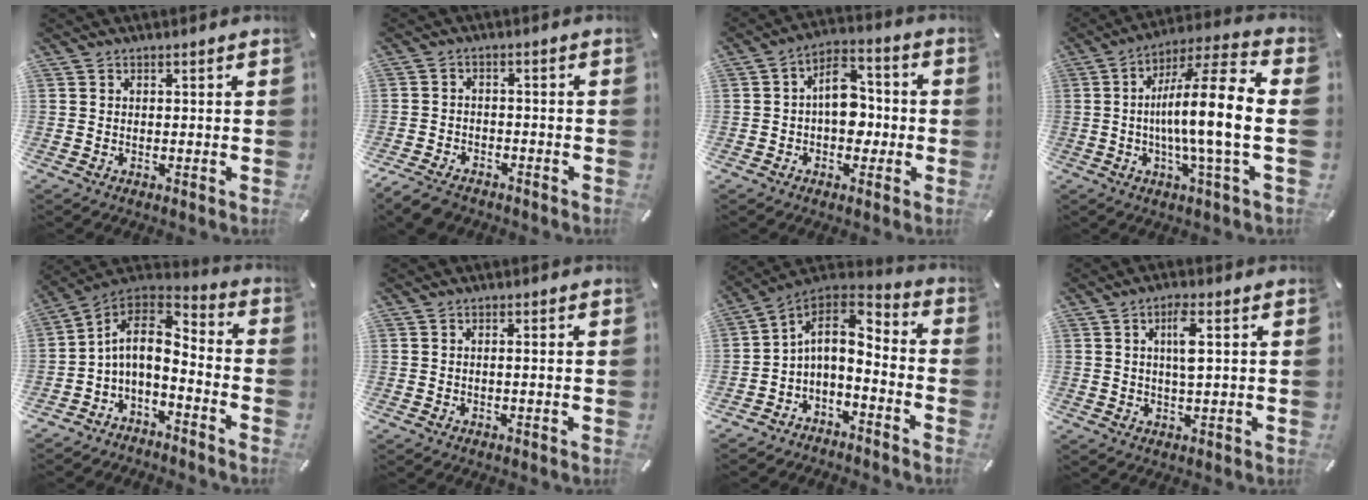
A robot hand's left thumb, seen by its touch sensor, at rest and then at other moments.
{"total": 4.6, "force": [-3.9, 2.1, 1.5], "torque": [-0.041, 0.015, -0.078]}
{"total": 10.0, "force": [-1.1, 6.8, 7.2], "torque": [-0.109, 0.016, -0.018]}
{"total": 16.5, "force": [-0.5, 1.4, 16.5], "torque": [-0.279, -0.007, -0.021]}
{"total": 8.9, "force": [-1.0, 5.2, 7.1], "torque": [-0.152, -0.006, -0.020]}
{"total": 1.2, "force": [-0.1, 0.0, 1.2], "torque": [-0.022, -0.003, -0.001]}
{"total": 8.5, "force": [0.0, 5.6, 6.5], "torque": [-0.122, -0.002, 0.004]}
{"total": 5.8, "force": [1.6, 1.2, 5.5], "torque": [-0.103, -0.001, 0.022]}